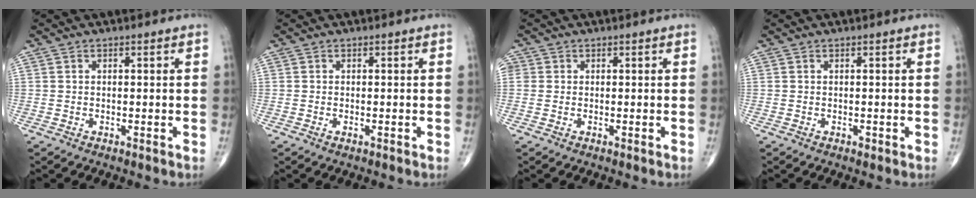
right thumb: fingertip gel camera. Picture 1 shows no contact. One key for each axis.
{"total": 0.6, "fx": -0.2, "fy": 0.2, "fz": 0.6, "tx": -0.010, "ty": -0.002, "tz": -0.004}
{"total": 1.7, "fx": 0.2, "fy": 1.6, "fz": 0.5, "tx": 0.001, "ty": 0.005, "tz": 0.002}
{"total": 0.5, "fx": -0.2, "fy": 0.3, "fz": 0.4, "tx": -0.003, "ty": 0.000, "tz": -0.003}